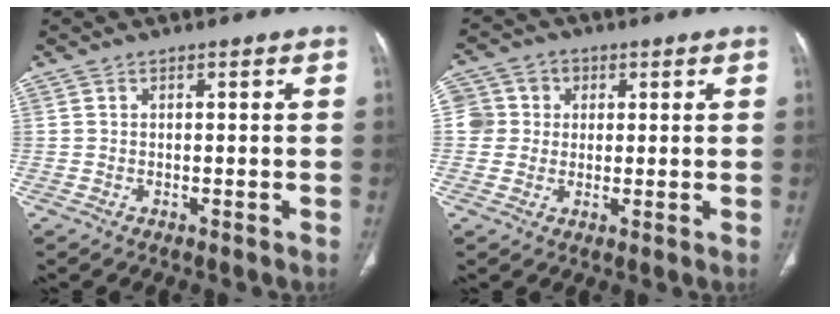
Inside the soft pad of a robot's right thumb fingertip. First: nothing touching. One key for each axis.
{"total": 6.7, "fx": 1.1, "fy": 6.5, "fz": 1.4, "tx": -0.002, "ty": 0.011, "tz": 0.015}